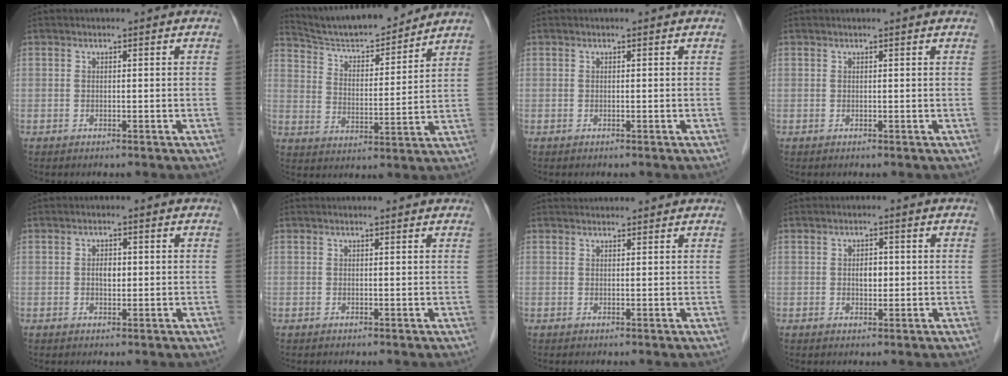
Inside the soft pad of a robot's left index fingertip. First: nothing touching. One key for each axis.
{"total": 13.5, "fx": 12.8, "fy": 1.3, "fz": 4.3, "tx": -0.077, "ty": -0.003, "tz": 0.215}
{"total": 0.0}
{"total": 1.1, "fx": 1.0, "fy": -0.1, "fz": 0.5, "tx": -0.011, "ty": 0.007, "tz": 0.010}
{"total": 1.8, "fx": -0.5, "fy": 1.0, "fz": 1.3, "tx": -0.024, "ty": -0.005, "tz": -0.007}
{"total": 1.1, "fx": 1.1, "fy": 0.2, "fz": 0.2, "tx": -0.012, "ty": 0.002, "tz": 0.008}
{"total": 3.1, "fx": 3.0, "fy": 0.7, "fz": 0.4, "tx": -0.007, "ty": 0.026, "tz": 0.041}
{"total": 2.1, "fx": -0.5, "fy": 1.3, "fz": 1.6, "tx": -0.026, "ty": -0.005, "tz": -0.006}